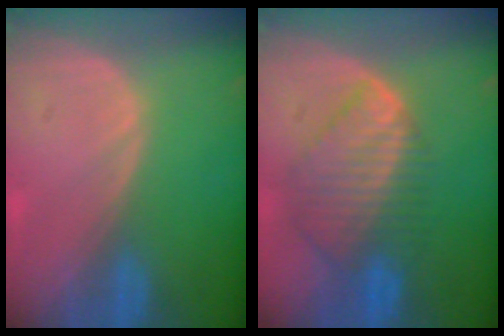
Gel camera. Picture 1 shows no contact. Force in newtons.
{"total": 8.5, "press": 7.6, "slide": 3.9}